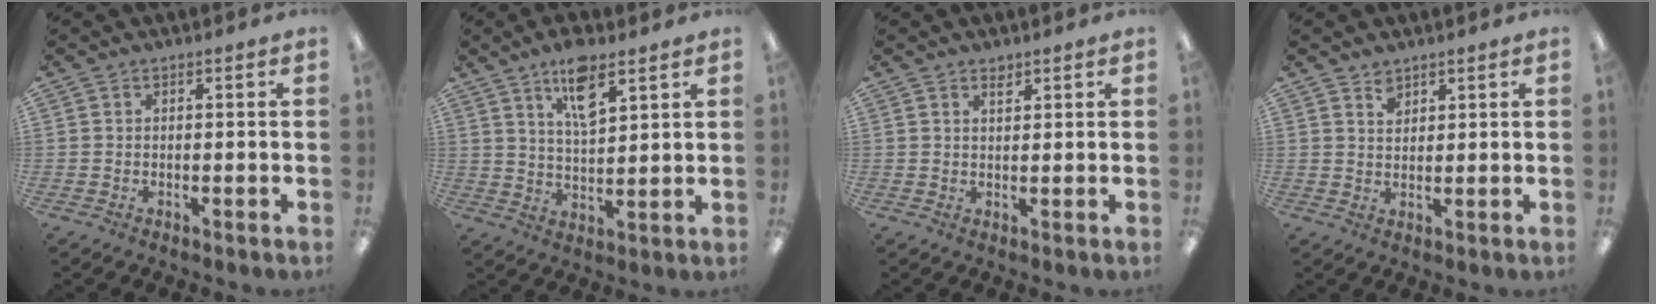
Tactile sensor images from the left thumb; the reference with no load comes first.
{"total": 9.5, "force": [6.3, 3.4, 6.2], "torque": [-0.104, -0.025, 0.107]}
{"total": 1.5, "force": [1.4, 0.6, 0.4], "torque": [-0.003, -0.005, 0.024]}
{"total": 2.9, "force": [2.4, 1.5, 0.6], "torque": [0.001, -0.014, 0.043]}